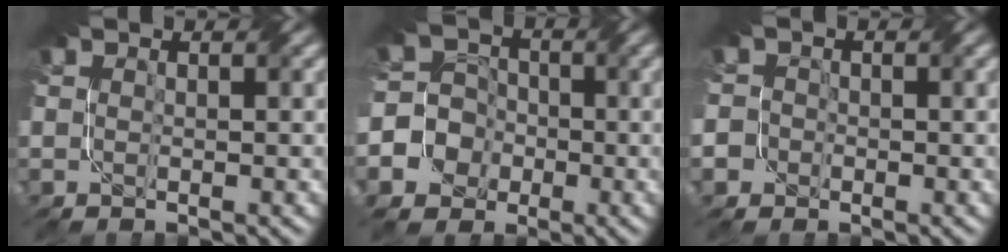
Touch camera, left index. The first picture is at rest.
{"total": 7.9, "force": [-3.4, 7.0, 1.2], "torque": [-0.030, 0.007, -0.089]}
{"total": 3.8, "force": [-1.7, 3.3, 0.6], "torque": [-0.009, 0.011, -0.060]}